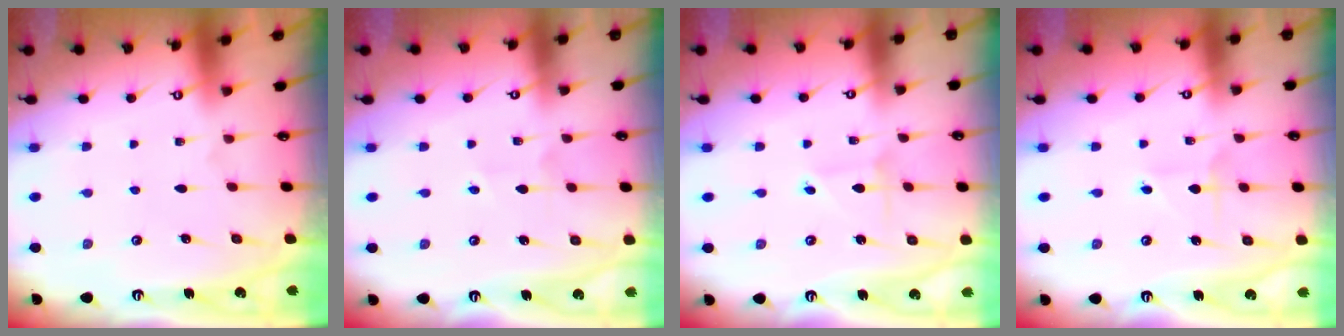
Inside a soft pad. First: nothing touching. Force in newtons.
{"total": 2.8, "press": 2.6, "slide": 0.9}
{"total": 1.9, "press": 1.9, "slide": 0.3}
{"total": 2.5, "press": 2.5, "slide": 0.2}